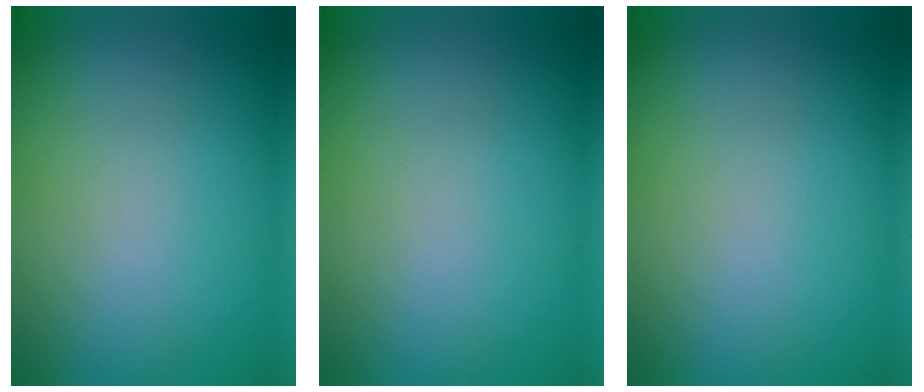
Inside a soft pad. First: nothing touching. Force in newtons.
{"total": 0.0}
{"total": 0.0}